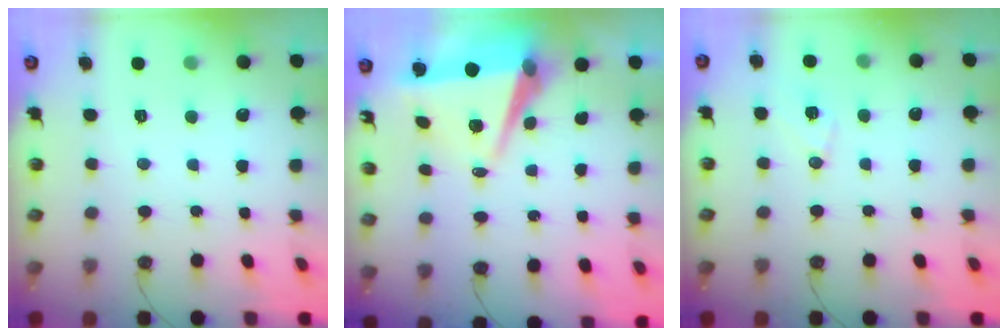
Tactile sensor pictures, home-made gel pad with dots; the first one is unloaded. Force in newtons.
{"total": 7.5, "press": 6.1, "slide": 4.3}
{"total": 7.6, "press": 7.2, "slide": 2.5}